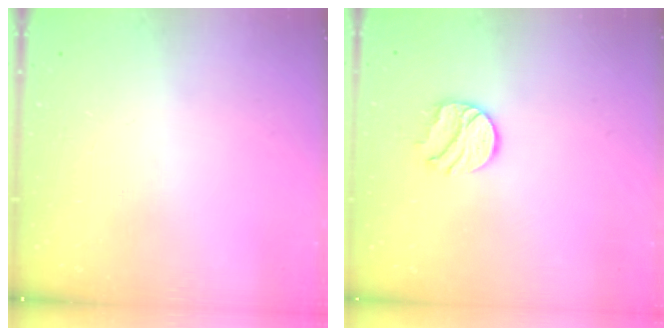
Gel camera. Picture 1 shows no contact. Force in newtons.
{"total": 9.8, "press": 9.8, "slide": 0.7}